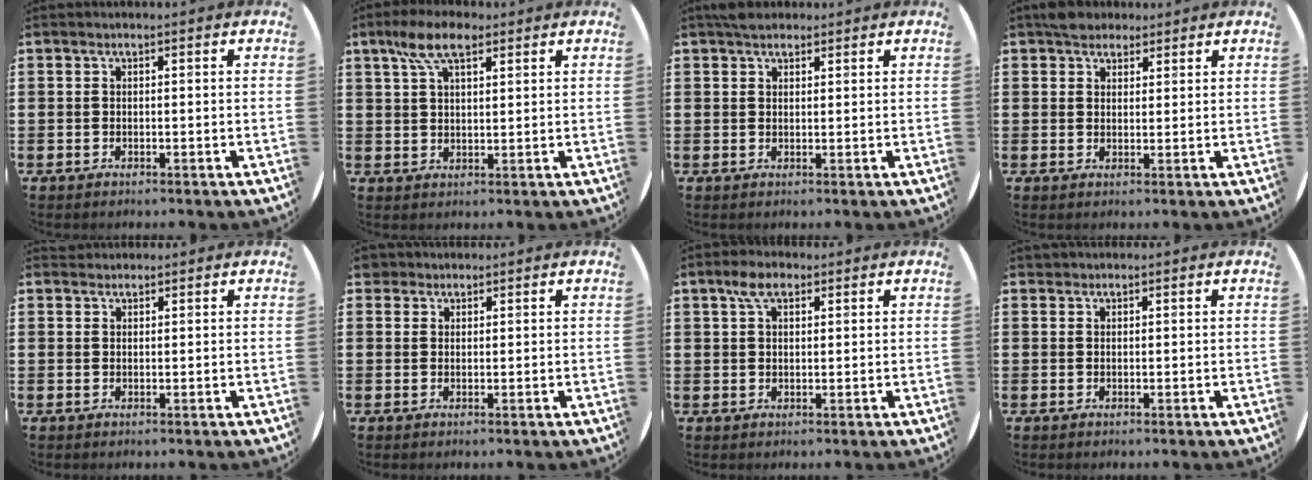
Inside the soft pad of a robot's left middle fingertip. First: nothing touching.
{"total": 6.9, "force": [4.4, 2.9, 4.5], "torque": [-0.090, 0.005, 0.077]}
{"total": 2.0, "force": [1.7, 0.9, 0.4], "torque": [-0.003, 0.002, 0.032]}
{"total": 2.9, "force": [2.6, 1.4, 0.2], "torque": [0.005, -0.001, 0.047]}
{"total": 0.9, "force": [0.9, 0.3, -0.2], "torque": [0.010, 0.000, 0.016]}
{"total": 1.6, "force": [1.4, 0.8, 0.0], "torque": [0.004, 0.002, 0.027]}
{"total": 3.8, "force": [2.5, 1.8, 2.3], "torque": [-0.041, 0.006, 0.042]}
{"total": 0.6, "force": [0.5, 0.1, -0.1], "torque": [0.002, 0.004, 0.010]}